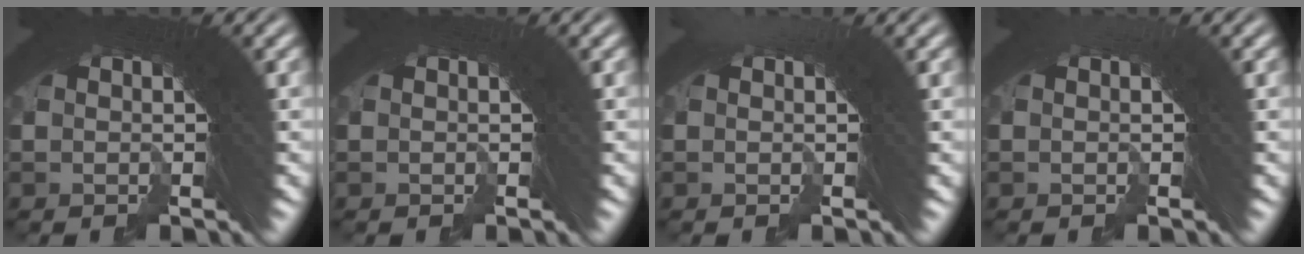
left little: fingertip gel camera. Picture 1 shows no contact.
{"total": 0.0}
{"total": 0.0}
{"total": 0.5, "force": [-0.5, 0.2, 0.1], "torque": [-0.004, -0.007, -0.006]}